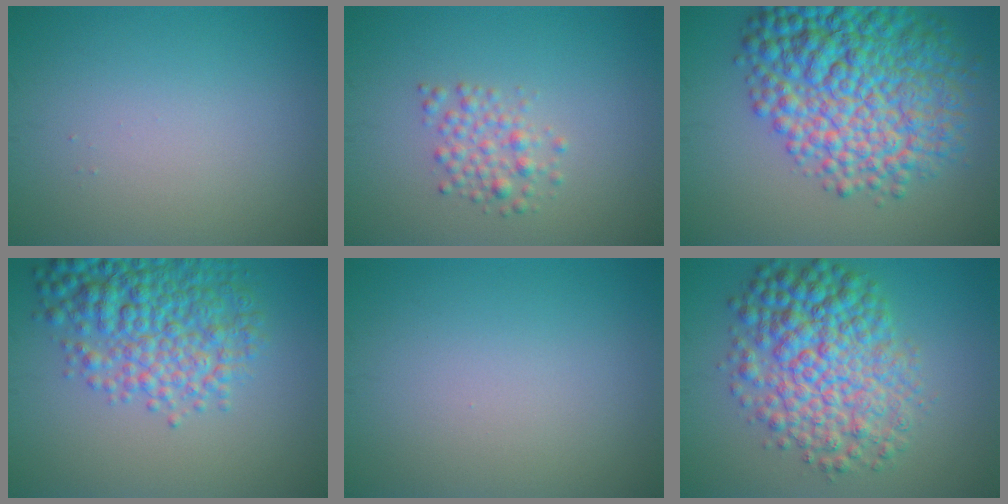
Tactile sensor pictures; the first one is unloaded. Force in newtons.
{"total": 2.2, "press": 2.2, "slide": 0.0}
{"total": 12.1, "press": 12.1, "slide": 0.2}
{"total": 7.0, "press": 7.0, "slide": 0.2}
{"total": 0.0}
{"total": 8.6, "press": 8.6, "slide": 0.1}